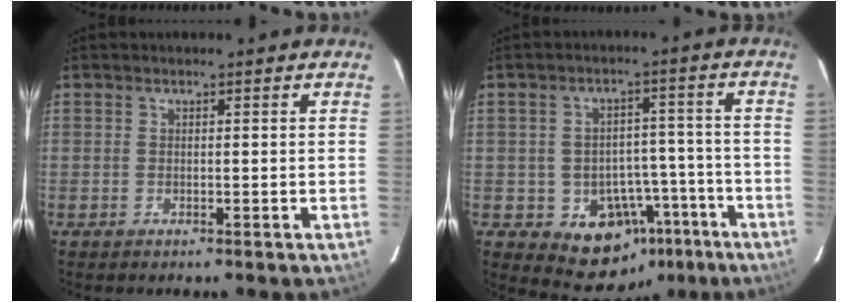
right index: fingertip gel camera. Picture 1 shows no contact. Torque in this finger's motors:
{"motor_torque": [1.12, -1.02, 0.28, 0.01]}